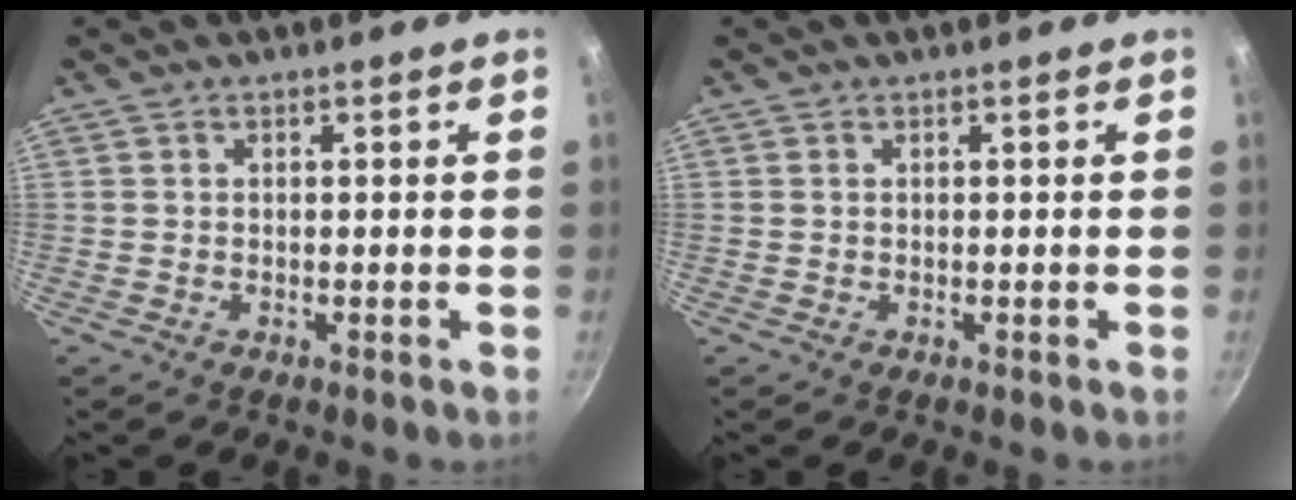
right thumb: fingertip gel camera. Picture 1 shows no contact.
{"total": 0.0}